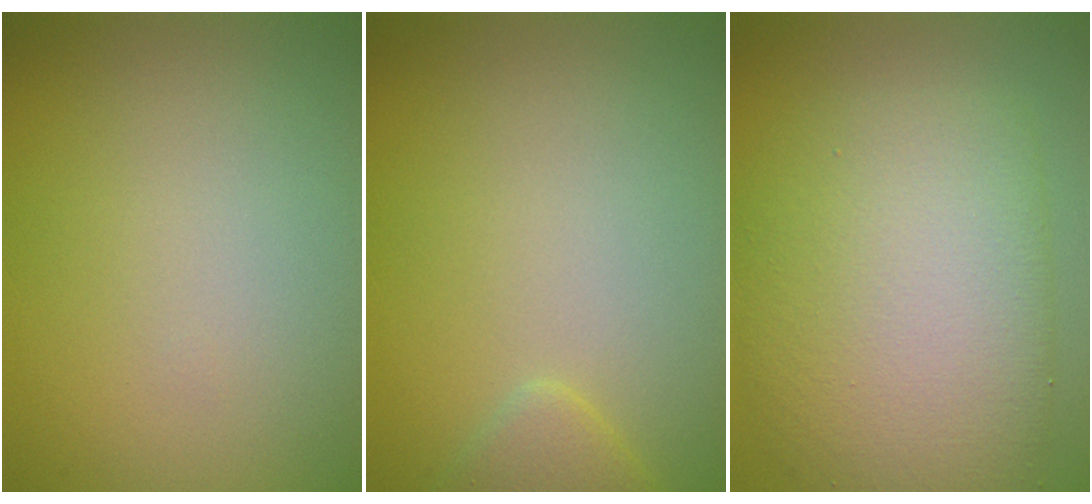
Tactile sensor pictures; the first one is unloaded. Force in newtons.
{"total": 1.8, "press": 1.8, "slide": 0.1}
{"total": 8.4, "press": 8.4, "slide": 0.2}